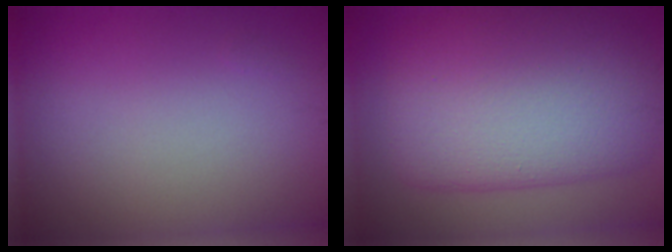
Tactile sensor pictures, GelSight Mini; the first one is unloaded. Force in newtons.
{"total": 10.1, "press": 10.0, "slide": 0.7}